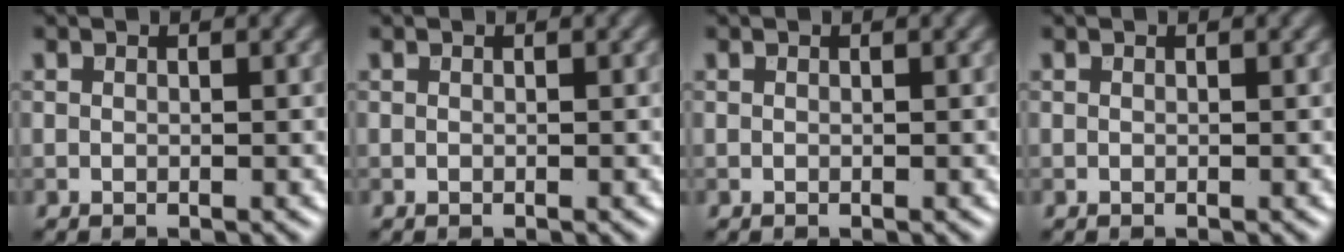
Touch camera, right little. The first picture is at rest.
{"total": 0.0}
{"total": 0.0}
{"total": 0.0}